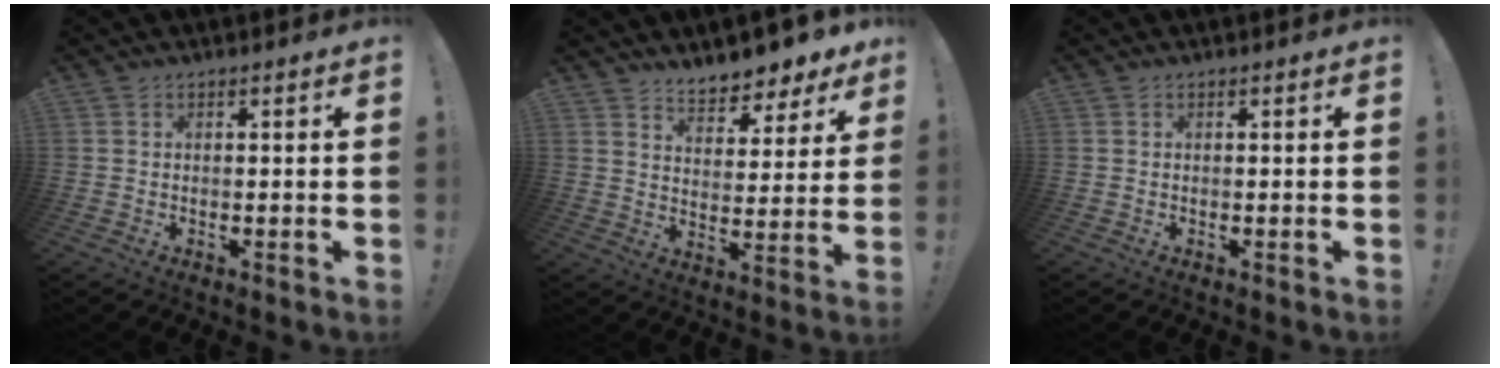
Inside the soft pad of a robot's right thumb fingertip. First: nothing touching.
{"total": 8.0, "force": [7.1, 2.8, 2.4], "torque": [-0.028, -0.067, 0.128]}
{"total": 0.0}